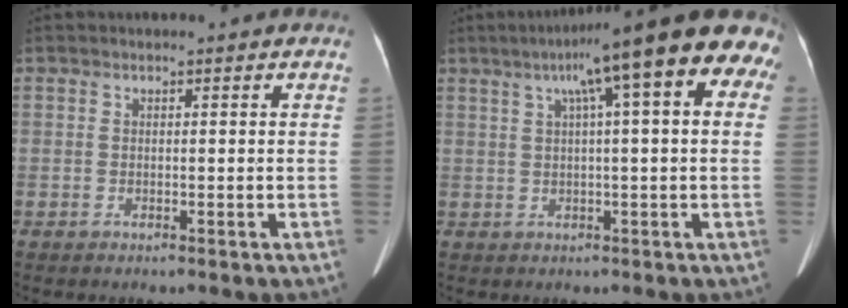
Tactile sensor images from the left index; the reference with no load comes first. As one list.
[{"total": 16.1, "force": [8.0, 2.1, 13.8], "torque": [-0.195, 0.047, 0.099]}]